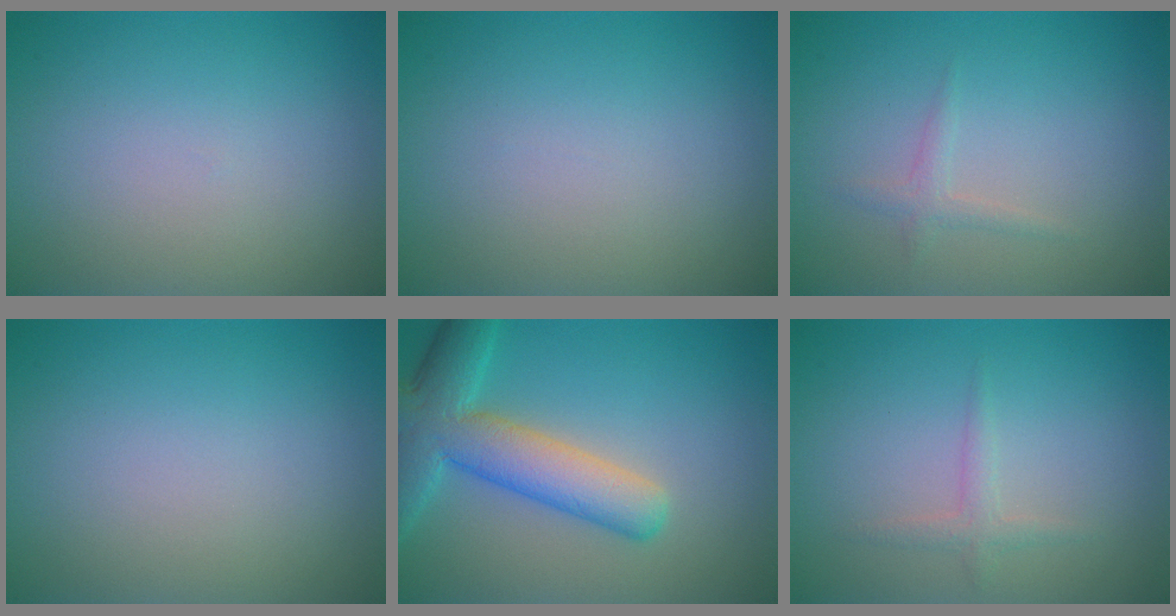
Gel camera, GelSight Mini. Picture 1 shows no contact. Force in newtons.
{"total": 0.0}
{"total": 1.1, "press": 1.0, "slide": 0.1}
{"total": 0.0}
{"total": 7.3, "press": 7.2, "slide": 0.5}
{"total": 1.3, "press": 1.3, "slide": 0.0}